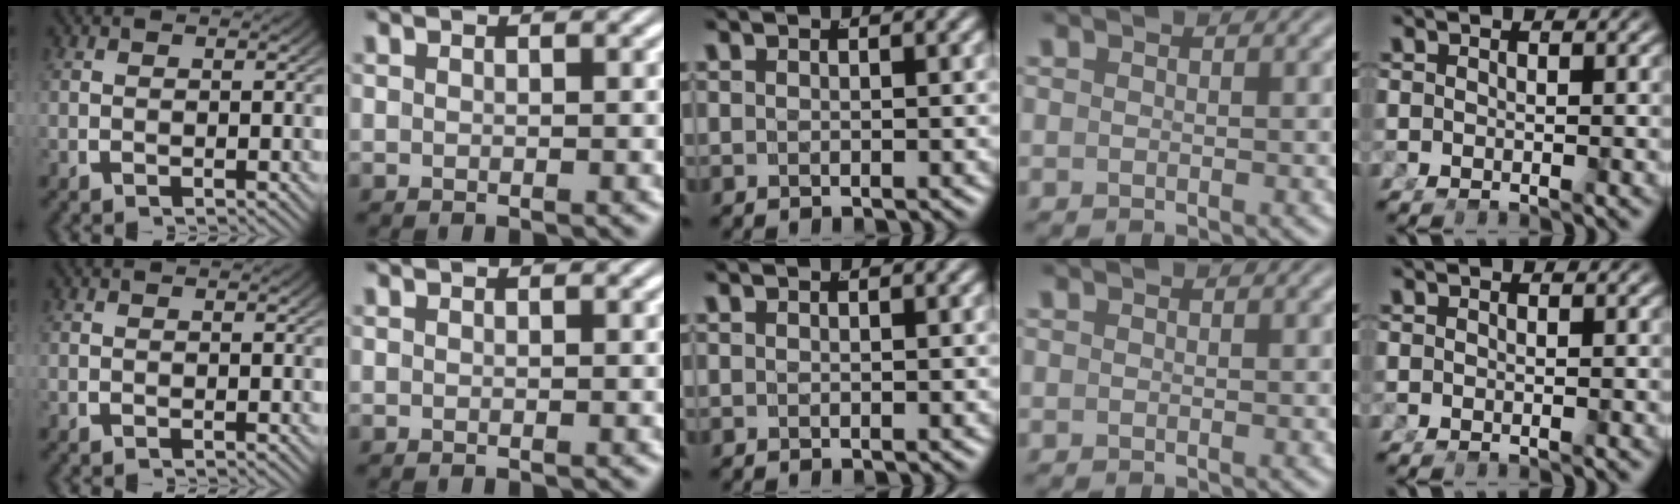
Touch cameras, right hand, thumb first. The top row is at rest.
{}